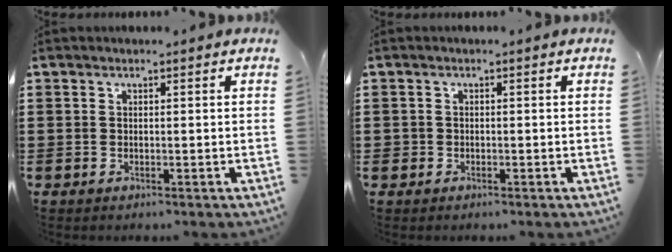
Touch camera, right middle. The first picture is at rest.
{"total": 0.9, "force": [-0.3, 0.9, 0.1], "torque": [-0.004, 0.006, -0.009]}